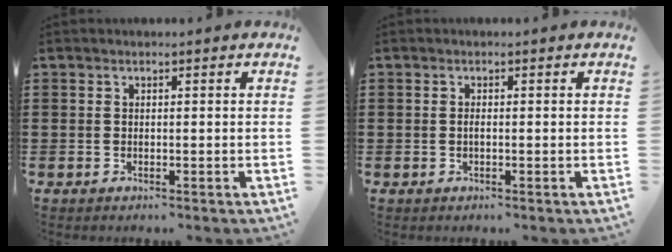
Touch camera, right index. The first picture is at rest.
{"total": 0.6, "force": [-0.1, 0.1, 0.6], "torque": [-0.012, -0.004, -0.001]}